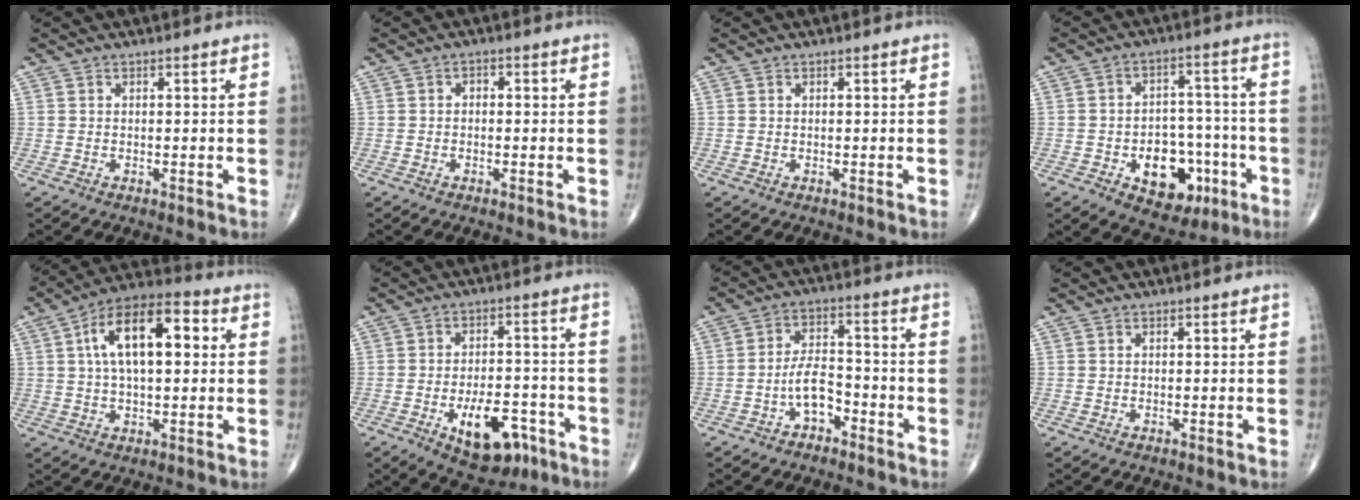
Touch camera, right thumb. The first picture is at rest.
{"total": 1.1, "force": [-0.2, 0.8, 0.7], "torque": [0.000, 0.005, -0.009]}
{"total": 0.0}
{"total": 13.4, "force": [-5.2, 9.0, 8.5], "torque": [-0.072, 0.045, -0.063]}
{"total": 15.6, "force": [3.2, 7.4, 13.3], "torque": [-0.212, 0.027, 0.045]}
{"total": 12.5, "force": [-5.7, 6.5, 9.1], "torque": [-0.107, 0.029, -0.075]}
{"total": 6.5, "force": [-3.2, 3.7, 4.3], "torque": [-0.060, 0.037, -0.061]}
{"total": 0.0}